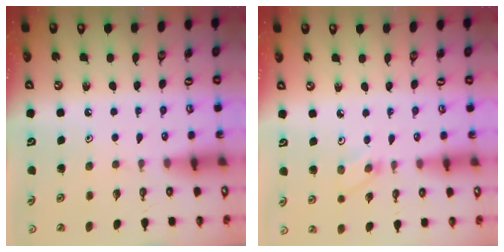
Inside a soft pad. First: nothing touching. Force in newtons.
{"total": 3.0, "press": 3.0, "slide": 0.4}